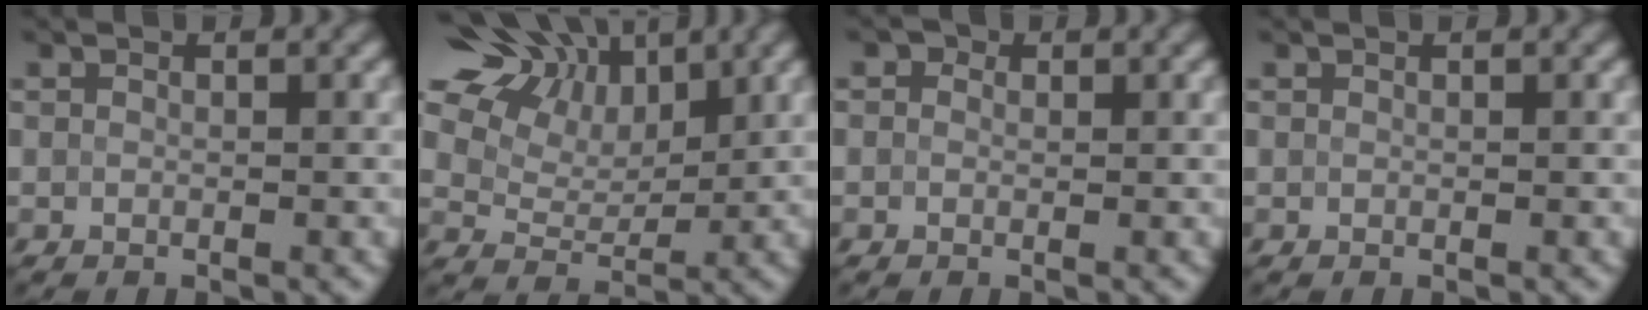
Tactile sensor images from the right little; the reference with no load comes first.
{"total": 9.3, "force": [4.9, 5.4, 5.7], "torque": [-0.122, 0.034, 0.061]}
{"total": 2.9, "force": [1.6, 2.1, 1.2], "torque": [-0.029, 0.014, 0.004]}
{"total": 0.0}